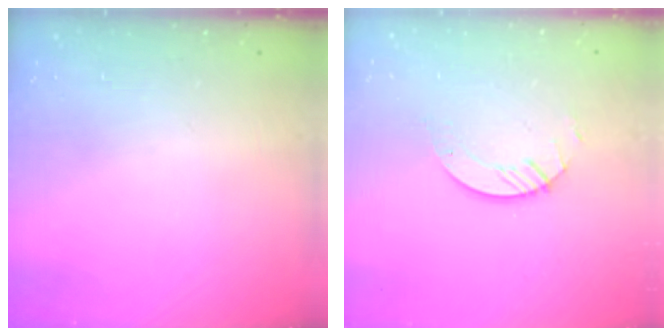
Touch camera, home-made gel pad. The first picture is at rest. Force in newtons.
{"total": 3.1, "press": 3.0, "slide": 0.3}